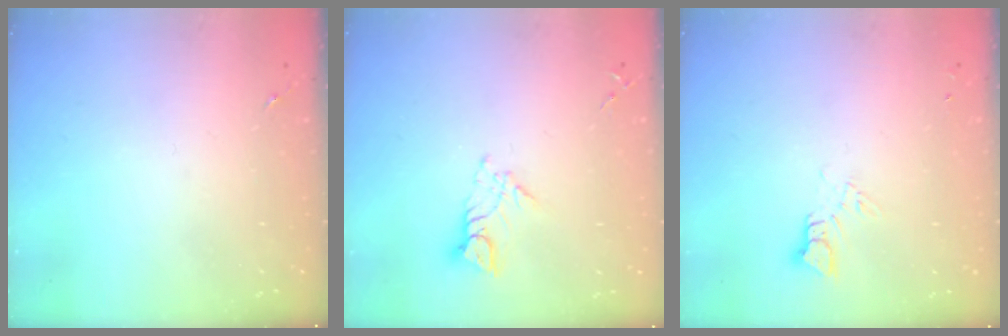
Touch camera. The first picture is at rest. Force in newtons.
{"total": 6.6, "press": 6.6, "slide": 0.3}
{"total": 3.8, "press": 3.8, "slide": 0.3}